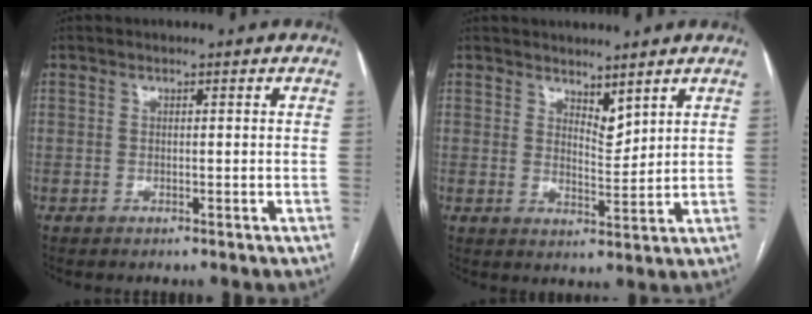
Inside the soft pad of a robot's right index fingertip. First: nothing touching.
{"total": 3.9, "force": [3.1, 1.3, 1.8], "torque": [-0.029, -0.010, 0.062]}